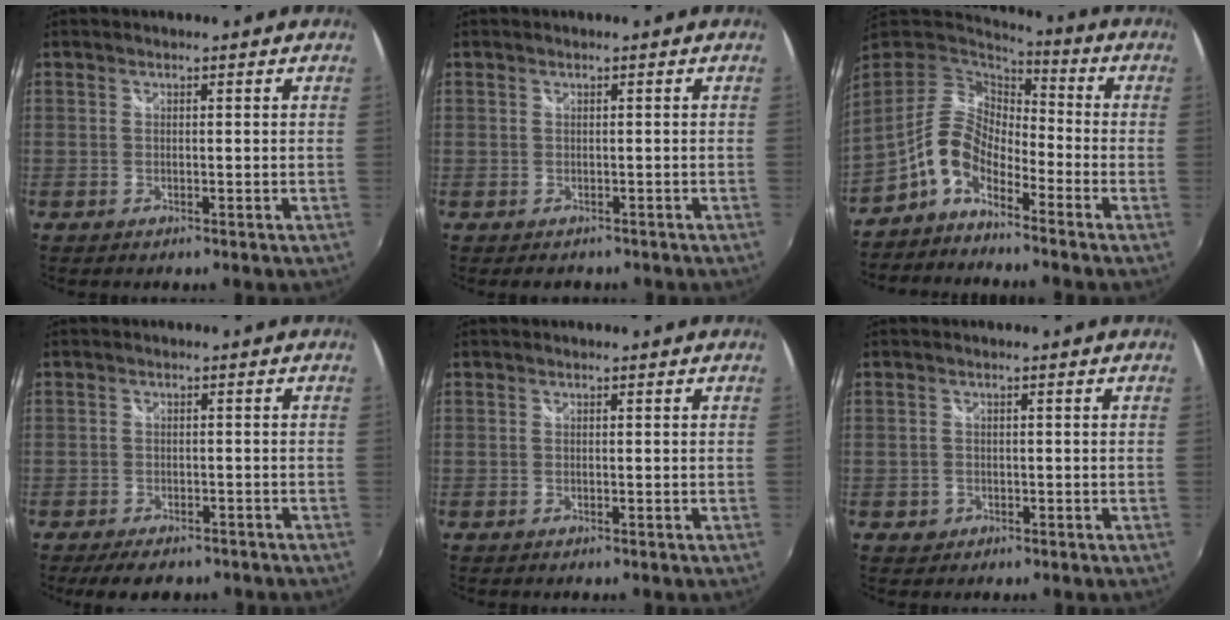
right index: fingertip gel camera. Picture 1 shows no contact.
{"total": 1.7, "force": [-0.9, 1.5, 0.3], "torque": [-0.006, 0.000, -0.009]}
{"total": 9.0, "force": [-5.5, 4.4, 5.6], "torque": [-0.112, 0.019, -0.118]}
{"total": 6.5, "force": [-4.9, 3.2, 2.9], "torque": [-0.061, -0.003, -0.070]}
{"total": 0.0}
{"total": 2.1, "force": [-0.8, 1.8, 0.5], "torque": [-0.012, -0.001, -0.009]}